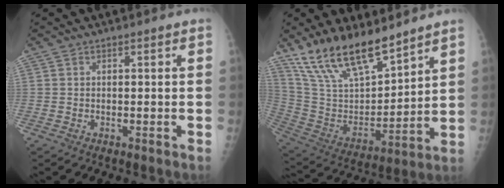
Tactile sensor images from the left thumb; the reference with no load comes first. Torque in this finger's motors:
{"motor_torque": [1.12, 1.05, 1.00, -1.77, 0.34]}